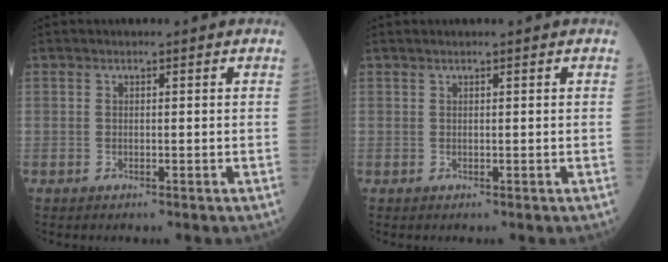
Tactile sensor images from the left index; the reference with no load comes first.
{"total": 0.6, "force": [0.5, -0.1, 0.2], "torque": [-0.006, 0.012, 0.014]}